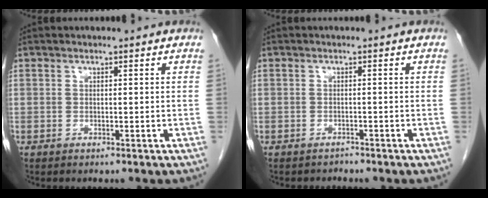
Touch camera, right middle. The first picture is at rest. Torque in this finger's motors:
{"motor_torque": [-0.20, 0.16, 0.00, -0.01]}